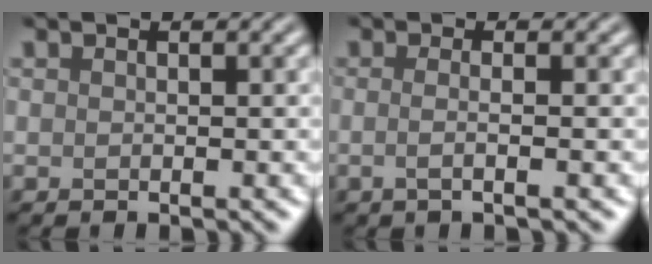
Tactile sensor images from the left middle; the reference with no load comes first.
{"total": 2.3, "force": [-0.2, 1.0, 2.1], "torque": [-0.021, -0.004, -0.022]}